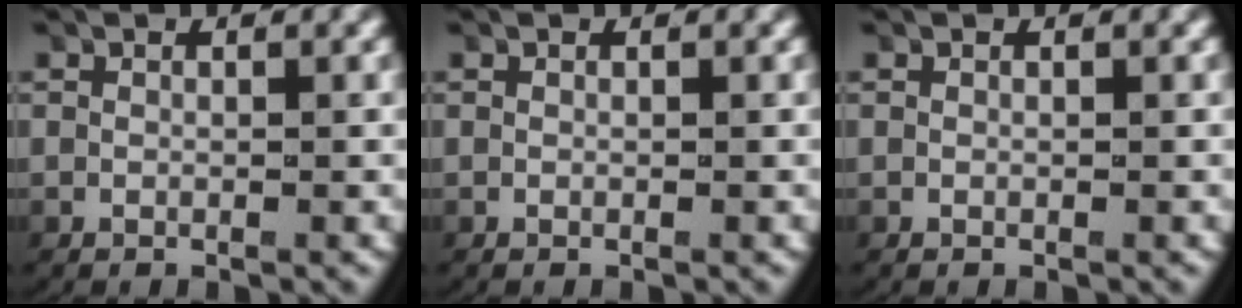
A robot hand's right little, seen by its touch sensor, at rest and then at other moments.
{"total": 0.0}
{"total": 0.0}